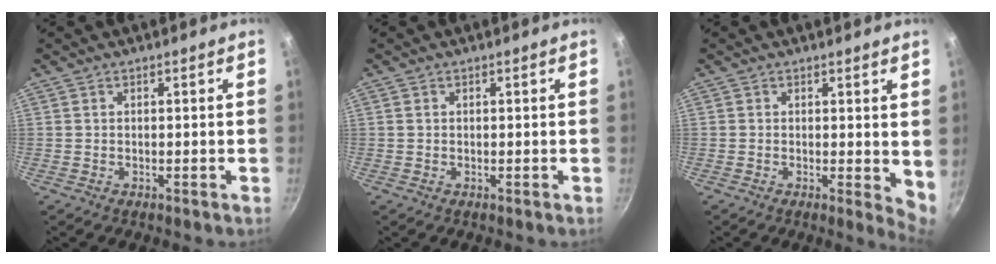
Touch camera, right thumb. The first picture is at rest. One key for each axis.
{"total": 0.6, "fx": 0.1, "fy": 0.5, "fz": 0.2, "tx": -0.002, "ty": 0.003, "tz": 0.001}
{"total": 4.2, "fx": 0.7, "fy": 1.9, "fz": 3.7, "tx": -0.043, "ty": -0.008, "tz": 0.007}